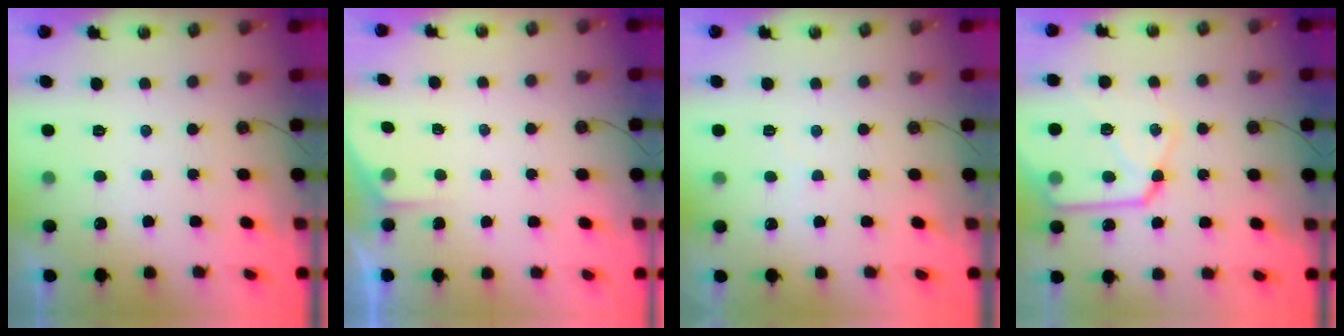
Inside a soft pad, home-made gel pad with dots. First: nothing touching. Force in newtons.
{"total": 1.8, "press": 1.7, "slide": 0.3}
{"total": 2.1, "press": 2.0, "slide": 0.4}
{"total": 16.4, "press": 16.4, "slide": 1.5}